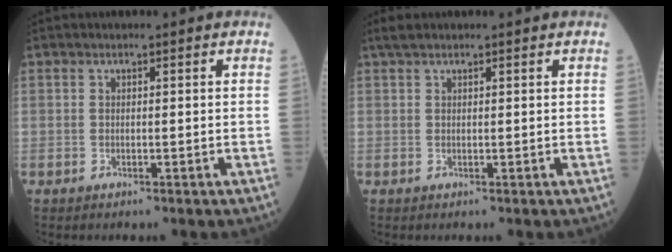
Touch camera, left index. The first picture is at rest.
{"total": 2.1, "force": [1.8, 0.4, 1.1], "torque": [-0.021, 0.020, 0.031]}